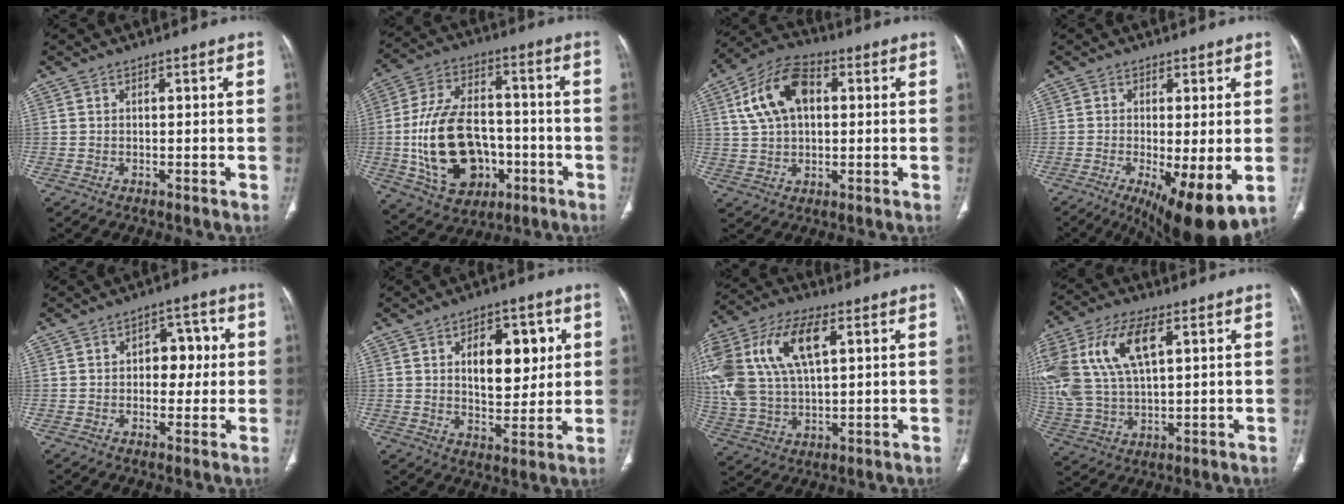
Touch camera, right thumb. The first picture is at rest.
{"total": 20.6, "force": [-4.2, 13.9, 14.6], "torque": [-0.244, 0.027, -0.055]}
{"total": 13.1, "force": [3.2, 7.9, 10.0], "torque": [-0.179, 0.019, 0.052]}
{"total": 12.2, "force": [-3.5, 3.4, 11.2], "torque": [-0.170, -0.024, -0.047]}
{"total": 7.0, "force": [0.8, 4.7, 5.1], "torque": [-0.032, 0.012, 0.009]}
{"total": 12.8, "force": [3.5, 7.3, 10.0], "torque": [-0.101, -0.013, 0.057]}
{"total": 22.9, "force": [6.9, 12.2, 18.1], "torque": [-0.414, 0.016, 0.130]}
{"total": 20.4, "force": [6.9, 10.7, 16.0], "torque": [-0.365, 0.003, 0.133]}